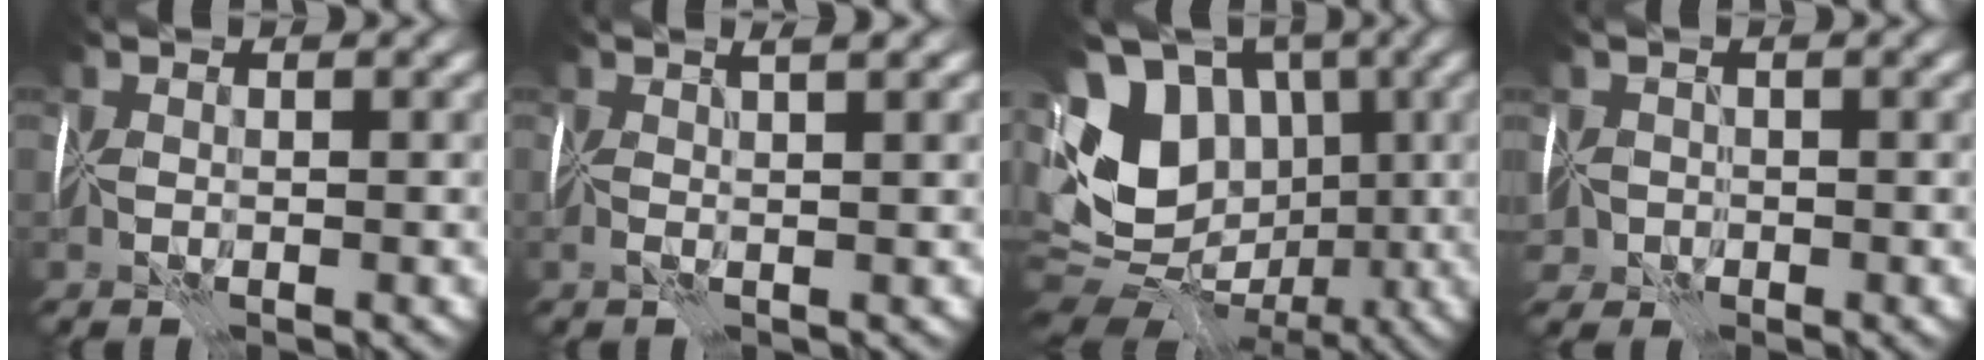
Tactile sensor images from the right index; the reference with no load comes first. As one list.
[{"total": 2.0, "force": [0.8, -0.7, 1.7], "torque": [-0.025, 0.000, 0.013]}, {"total": 11.6, "force": [-0.5, 9.1, 7.3], "torque": [-0.133, 0.010, -0.012]}, {"total": 3.2, "force": [-1.3, 2.7, 1.3], "torque": [-0.014, 0.000, -0.026]}]